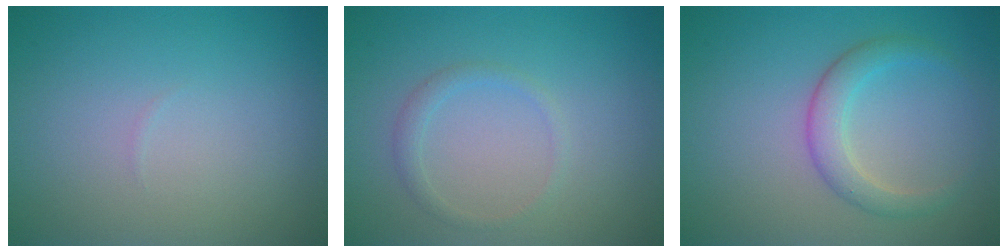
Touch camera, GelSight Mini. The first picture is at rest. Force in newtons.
{"total": 1.2, "press": 1.1, "slide": 0.1}
{"total": 2.7, "press": 2.7, "slide": 0.2}